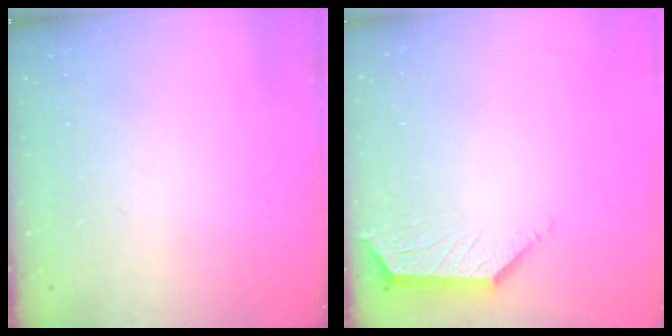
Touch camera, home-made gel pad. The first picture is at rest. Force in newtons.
{"total": 2.7, "press": 2.7, "slide": 0.5}